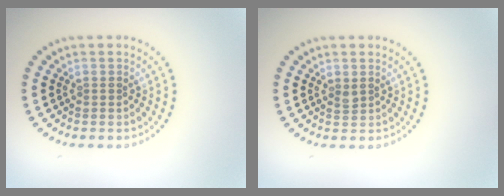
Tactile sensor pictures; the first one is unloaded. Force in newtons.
{"total": 0.6, "press": 0.6, "slide": 0.3}